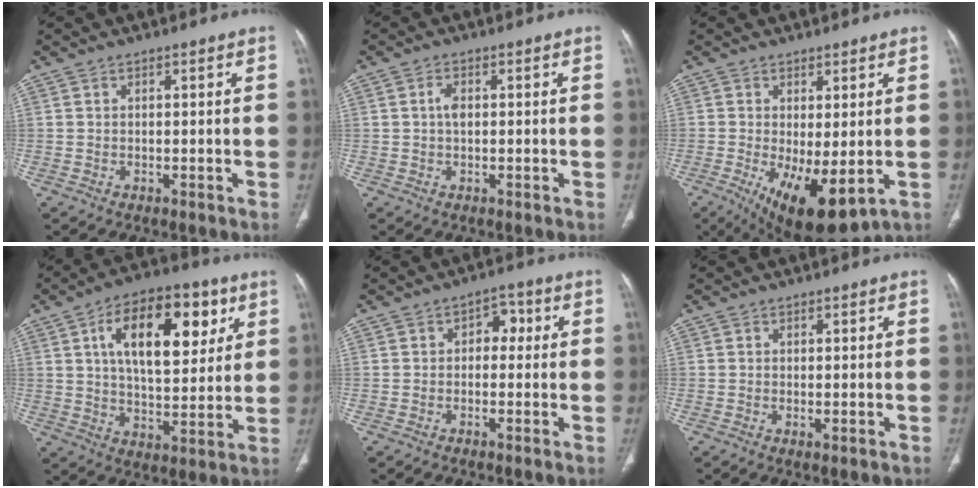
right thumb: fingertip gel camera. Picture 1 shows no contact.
{"total": 2.3, "force": [0.3, 1.3, 1.9], "torque": [-0.037, 0.005, 0.002]}
{"total": 11.8, "force": [-2.8, 4.5, 10.5], "torque": [-0.169, -0.023, -0.024]}
{"total": 19.5, "force": [7.0, 9.9, 15.2], "torque": [-0.197, -0.013, 0.111]}
{"total": 4.0, "force": [0.3, 2.8, 2.8], "torque": [-0.012, 0.012, -0.007]}
{"total": 0.9, "force": [-0.2, 0.3, 0.8], "torque": [-0.020, -0.006, -0.002]}